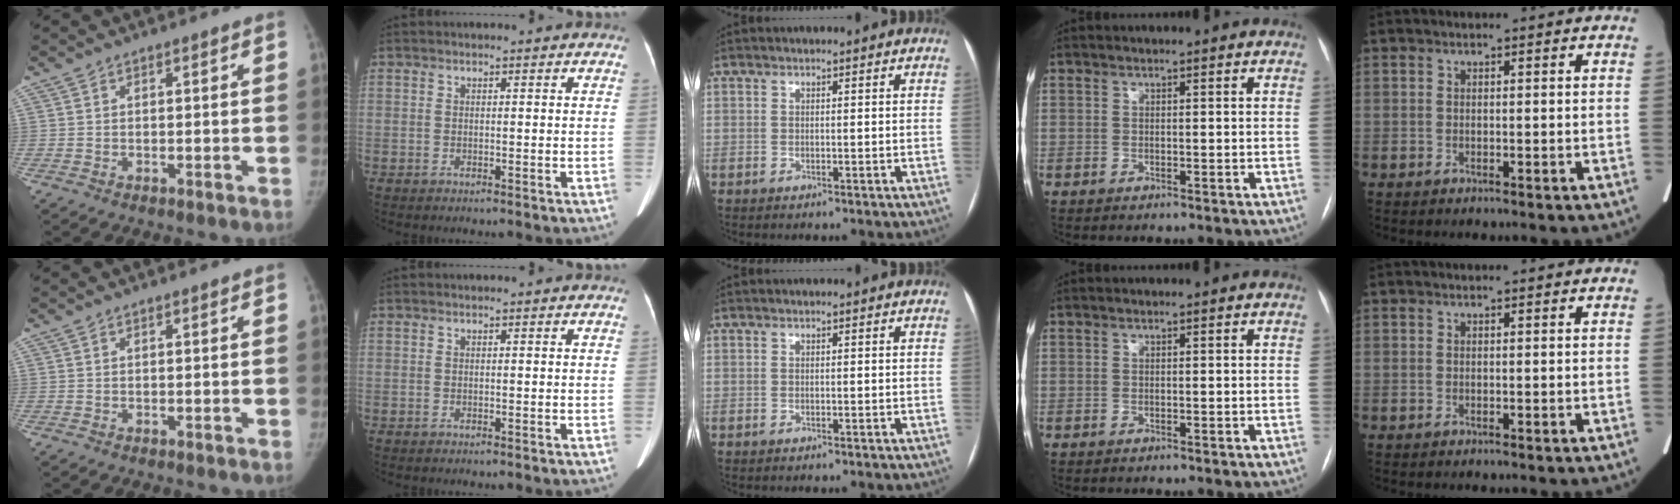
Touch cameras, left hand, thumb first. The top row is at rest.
{}